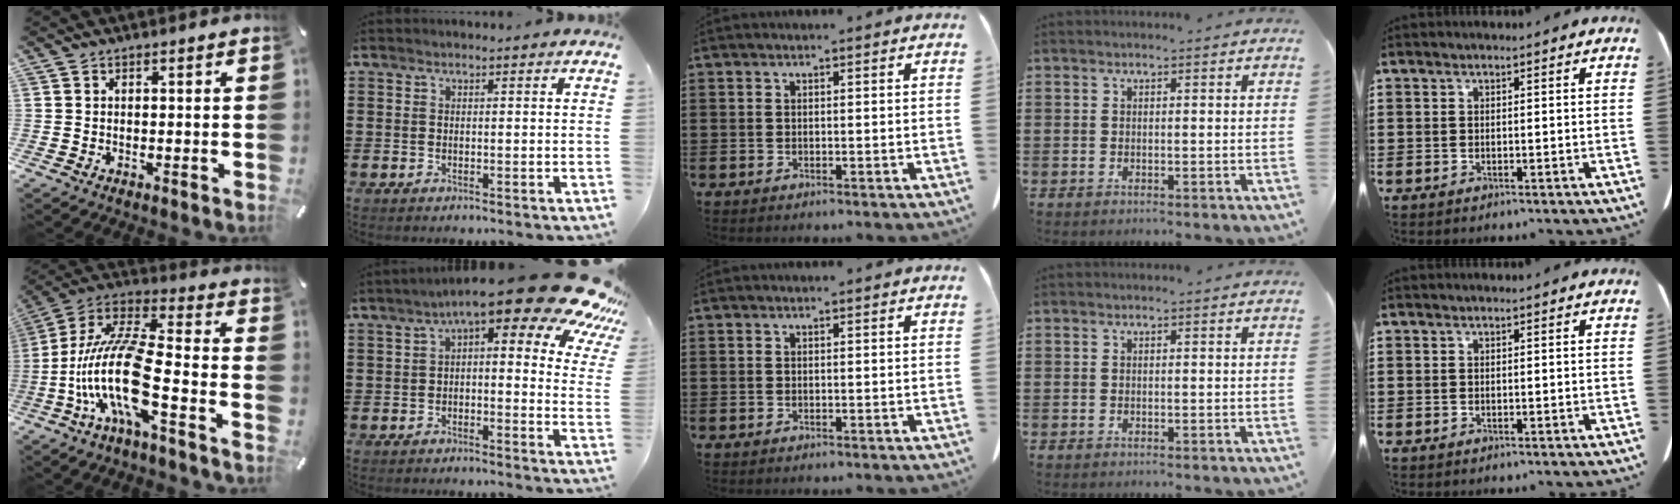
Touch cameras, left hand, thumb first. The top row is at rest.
{"thumb": {"total": 20.0, "force": [-6.0, 6.3, 18.0], "torque": [-0.395, -0.001, -0.114]}, "index": {"total": 13.2, "force": [9.2, 2.0, 9.3], "torque": [-0.151, -0.064, 0.147]}}